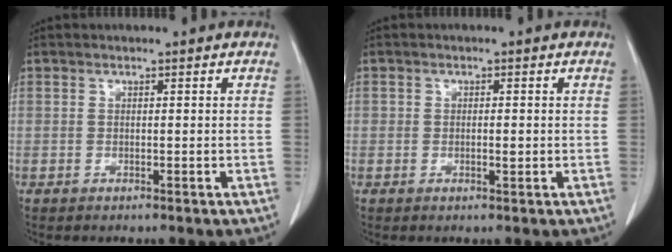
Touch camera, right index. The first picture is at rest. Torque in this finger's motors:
{"motor_torque": [0.08, -0.11, -0.03, -0.01]}